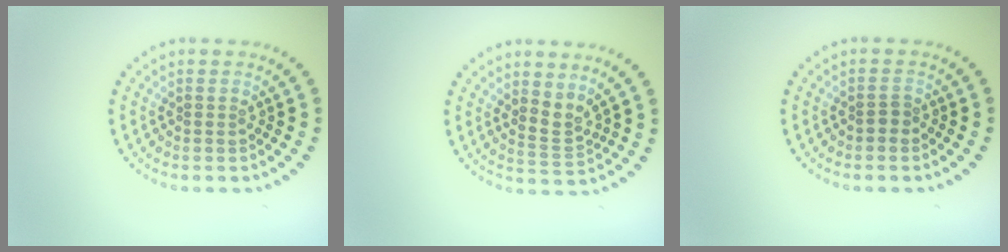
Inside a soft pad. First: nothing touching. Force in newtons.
{"total": 2.1, "press": 1.4, "slide": 1.6}
{"total": 1.0, "press": 0.8, "slide": 0.7}